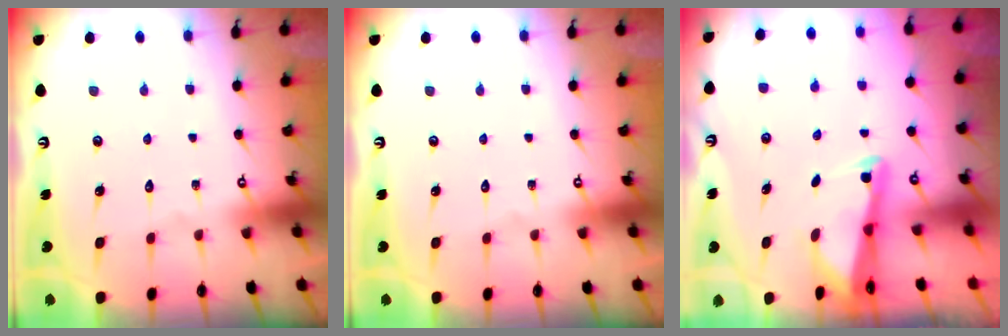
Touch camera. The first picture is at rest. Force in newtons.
{"total": 0.0}
{"total": 2.4, "press": 2.4, "slide": 0.3}